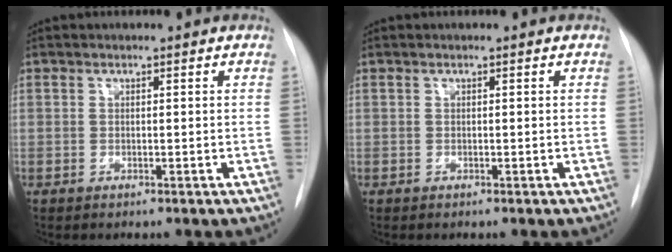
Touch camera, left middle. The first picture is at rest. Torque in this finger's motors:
{"motor_torque": [0.00, 0.00, -0.01, 0.00]}